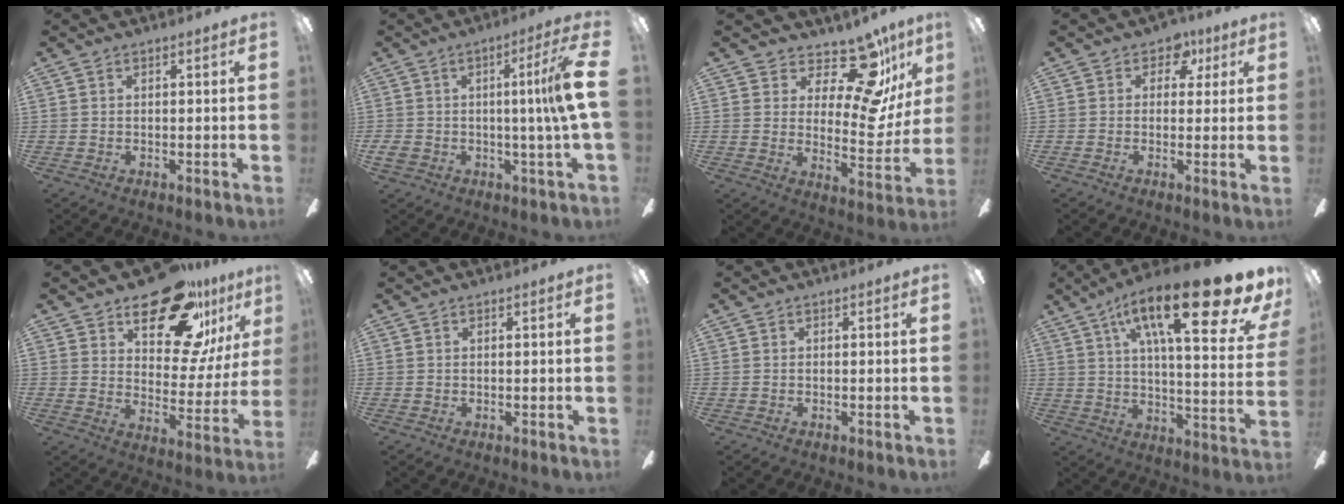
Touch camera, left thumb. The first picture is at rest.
{"total": 11.6, "force": [0.6, 1.3, 11.5], "torque": [-0.191, -0.004, 0.005]}
{"total": 16.7, "force": [11.2, 7.0, 10.1], "torque": [-0.140, -0.089, 0.190]}
{"total": 5.2, "force": [2.5, 3.4, 3.1], "torque": [-0.029, -0.009, 0.039]}
{"total": 23.4, "force": [15.9, 11.0, 13.2], "torque": [-0.187, -0.093, 0.269]}
{"total": 0.0}
{"total": 0.0}
{"total": 24.5, "force": [14.1, 6.1, 19.1], "torque": [-0.294, -0.080, 0.215]}